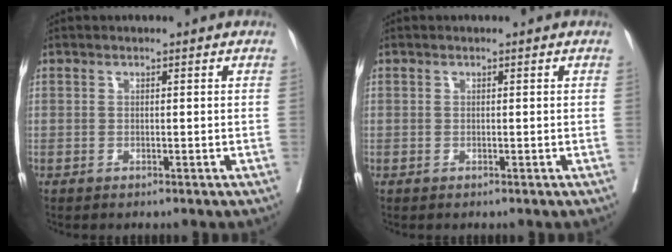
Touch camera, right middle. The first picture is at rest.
{"total": 0.0}